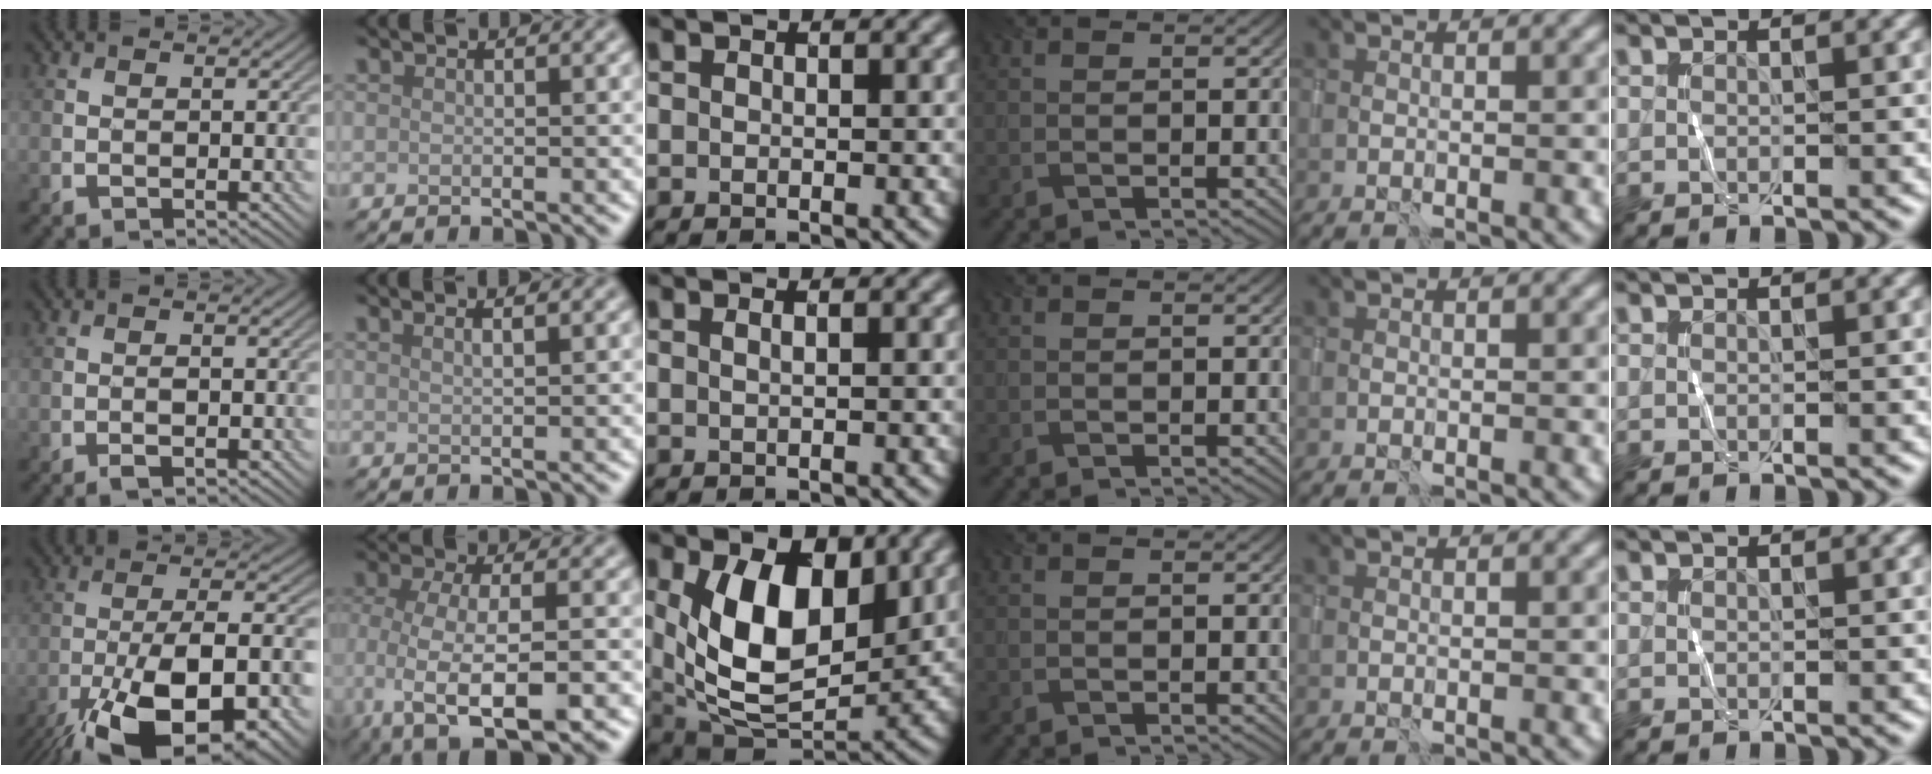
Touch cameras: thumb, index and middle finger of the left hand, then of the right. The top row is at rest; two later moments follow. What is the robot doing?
{"motion": "wrap", "object": "sponge"}